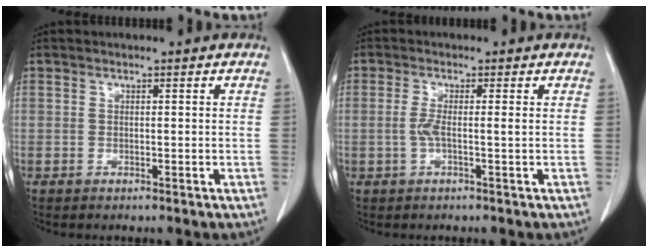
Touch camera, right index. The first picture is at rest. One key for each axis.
{"total": 2.4, "fx": -0.2, "fy": 0.1, "fz": 2.4, "tx": -0.049, "ty": 0.003, "tz": -0.004}